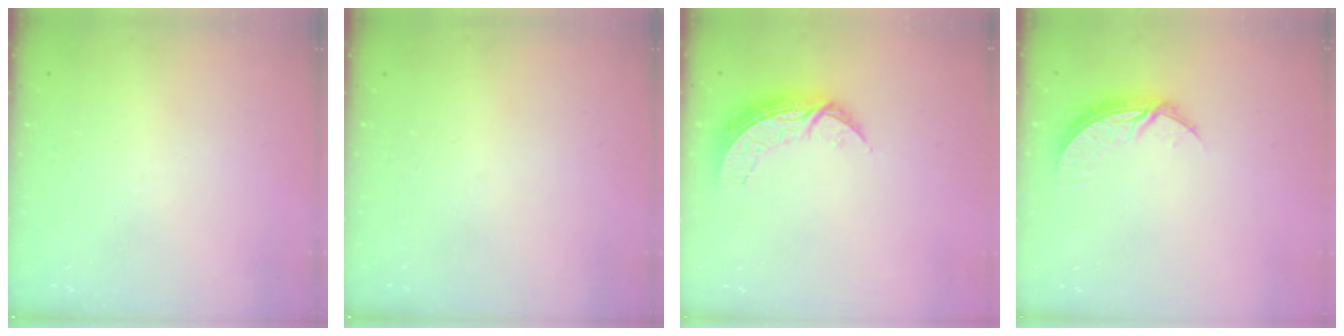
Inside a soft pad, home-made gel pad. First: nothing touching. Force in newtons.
{"total": 0.0}
{"total": 8.8, "press": 8.8, "slide": 0.6}
{"total": 6.8, "press": 6.8, "slide": 0.3}